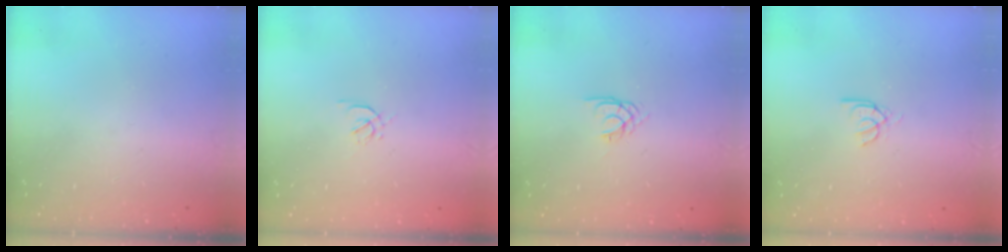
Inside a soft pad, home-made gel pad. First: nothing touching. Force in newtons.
{"total": 1.6, "press": 1.6, "slide": 0.4}
{"total": 1.7, "press": 1.7, "slide": 0.1}
{"total": 2.6, "press": 2.6, "slide": 0.2}